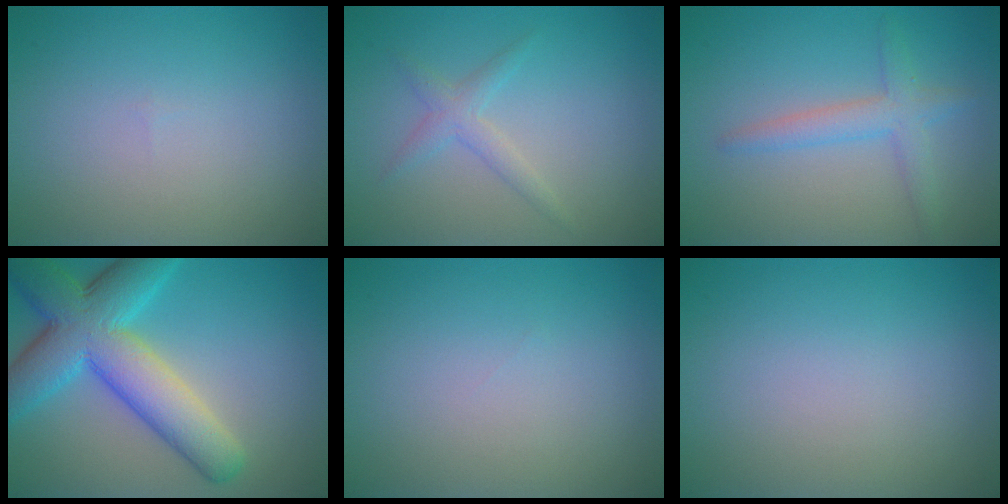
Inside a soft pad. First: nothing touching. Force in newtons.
{"total": 1.7, "press": 1.7, "slide": 0.0}
{"total": 2.6, "press": 2.6, "slide": 0.1}
{"total": 9.8, "press": 9.8, "slide": 0.4}
{"total": 0.0}
{"total": 0.0}